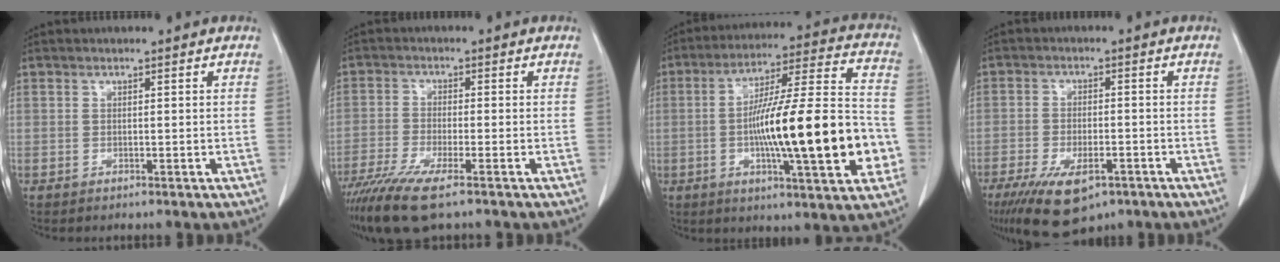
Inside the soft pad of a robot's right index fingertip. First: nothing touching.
{"total": 8.8, "force": [-6.1, 0.9, 6.2], "torque": [-0.116, -0.021, -0.112]}
{"total": 22.5, "force": [-4.1, 2.6, 22.0], "torque": [-0.323, 0.010, -0.061]}
{"total": 10.6, "force": [-6.3, 4.4, 7.3], "torque": [-0.131, -0.014, -0.099]}